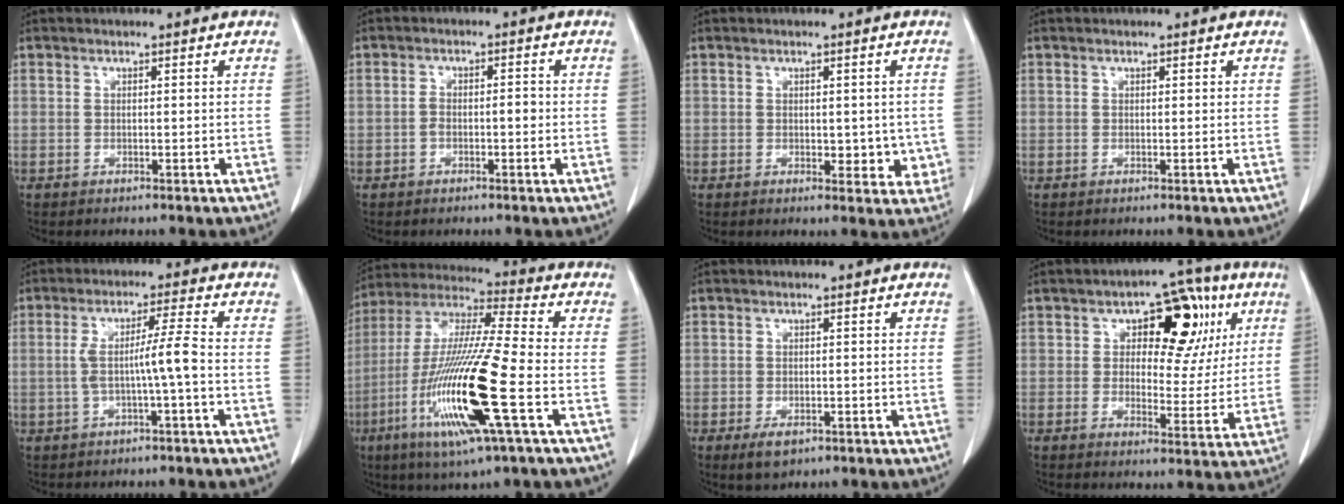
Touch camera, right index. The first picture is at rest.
{"total": 2.3, "force": [-0.6, 1.0, 2.0], "torque": [-0.033, 0.011, -0.008]}
{"total": 4.3, "force": [-0.2, 2.6, 3.4], "torque": [-0.026, -0.004, 0.002]}
{"total": 0.0}
{"total": 5.4, "force": [-1.0, -0.7, 5.3], "torque": [-0.101, 0.013, -0.016]}
{"total": 19.5, "force": [-6.3, 0.5, 18.4], "torque": [-0.393, -0.029, -0.125]}
{"total": 2.8, "force": [-1.5, 1.7, 1.7], "torque": [-0.030, -0.004, -0.017]}
{"total": 11.8, "force": [4.3, 6.6, 8.8], "torque": [-0.095, 0.031, 0.058]}